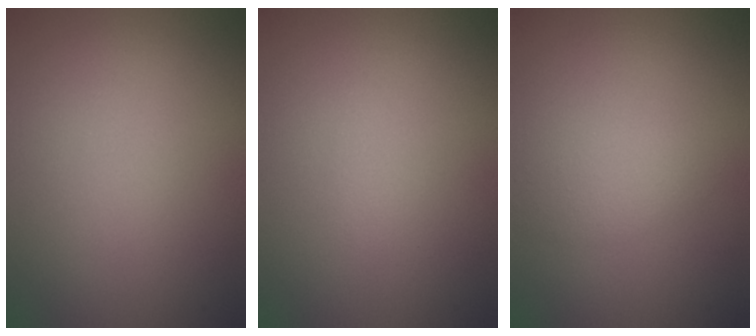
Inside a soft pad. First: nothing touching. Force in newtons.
{"total": 0.6, "press": 0.6, "slide": 0.1}
{"total": 1.5, "press": 1.5, "slide": 0.1}